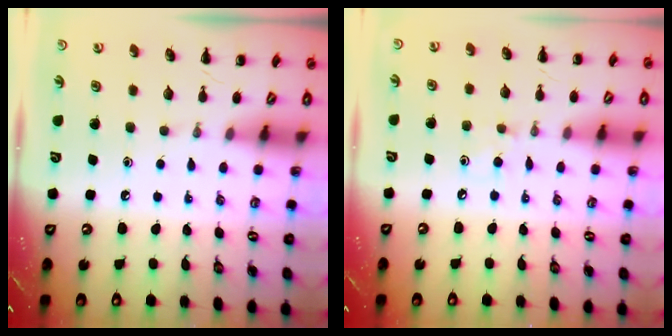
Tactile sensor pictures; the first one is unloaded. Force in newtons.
{"total": 3.6, "press": 3.4, "slide": 1.3}